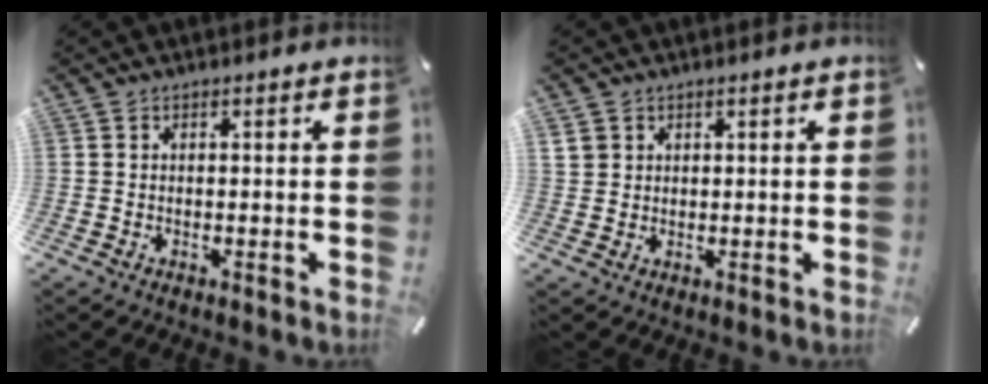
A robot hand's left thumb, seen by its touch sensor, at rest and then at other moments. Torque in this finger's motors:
{"motor_torque": [0.35, 0.20, -0.13, 0.03, 0.00]}